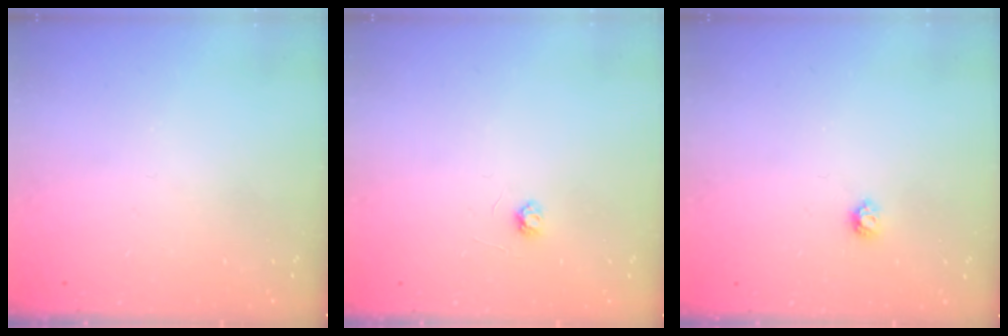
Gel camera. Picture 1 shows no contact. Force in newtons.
{"total": 2.6, "press": 2.6, "slide": 0.3}
{"total": 3.9, "press": 3.9, "slide": 0.6}